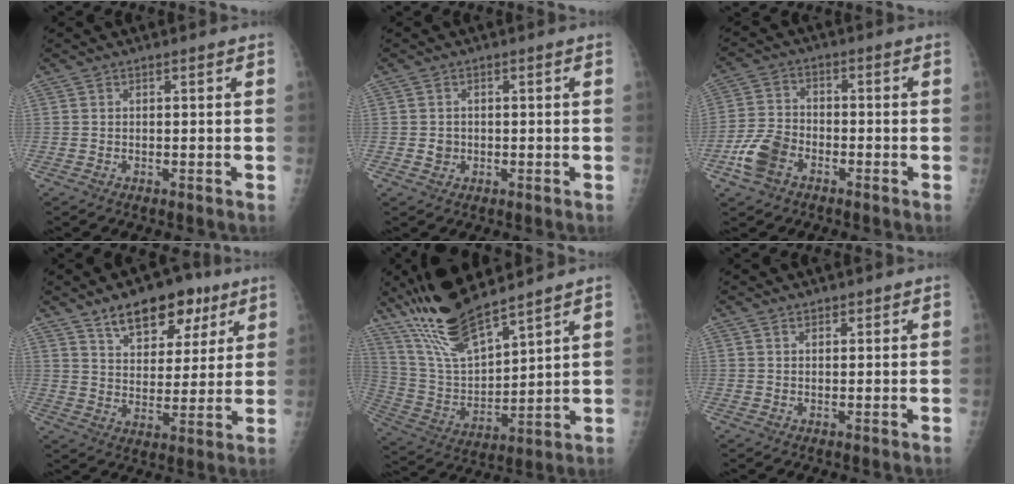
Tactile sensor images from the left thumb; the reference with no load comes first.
{"total": 1.9, "force": [-0.3, 1.7, 0.6], "torque": [0.001, 0.005, -0.001]}
{"total": 7.7, "force": [-3.8, 5.1, 4.4], "torque": [-0.089, 0.018, -0.073]}
{"total": 13.9, "force": [8.5, 7.6, 8.0], "torque": [-0.075, -0.037, 0.135]}
{"total": 16.8, "force": [13.2, 3.8, 9.8], "torque": [-0.172, -0.059, 0.266]}
{"total": 1.4, "force": [1.1, 0.7, 0.4], "torque": [0.003, -0.006, 0.015]}